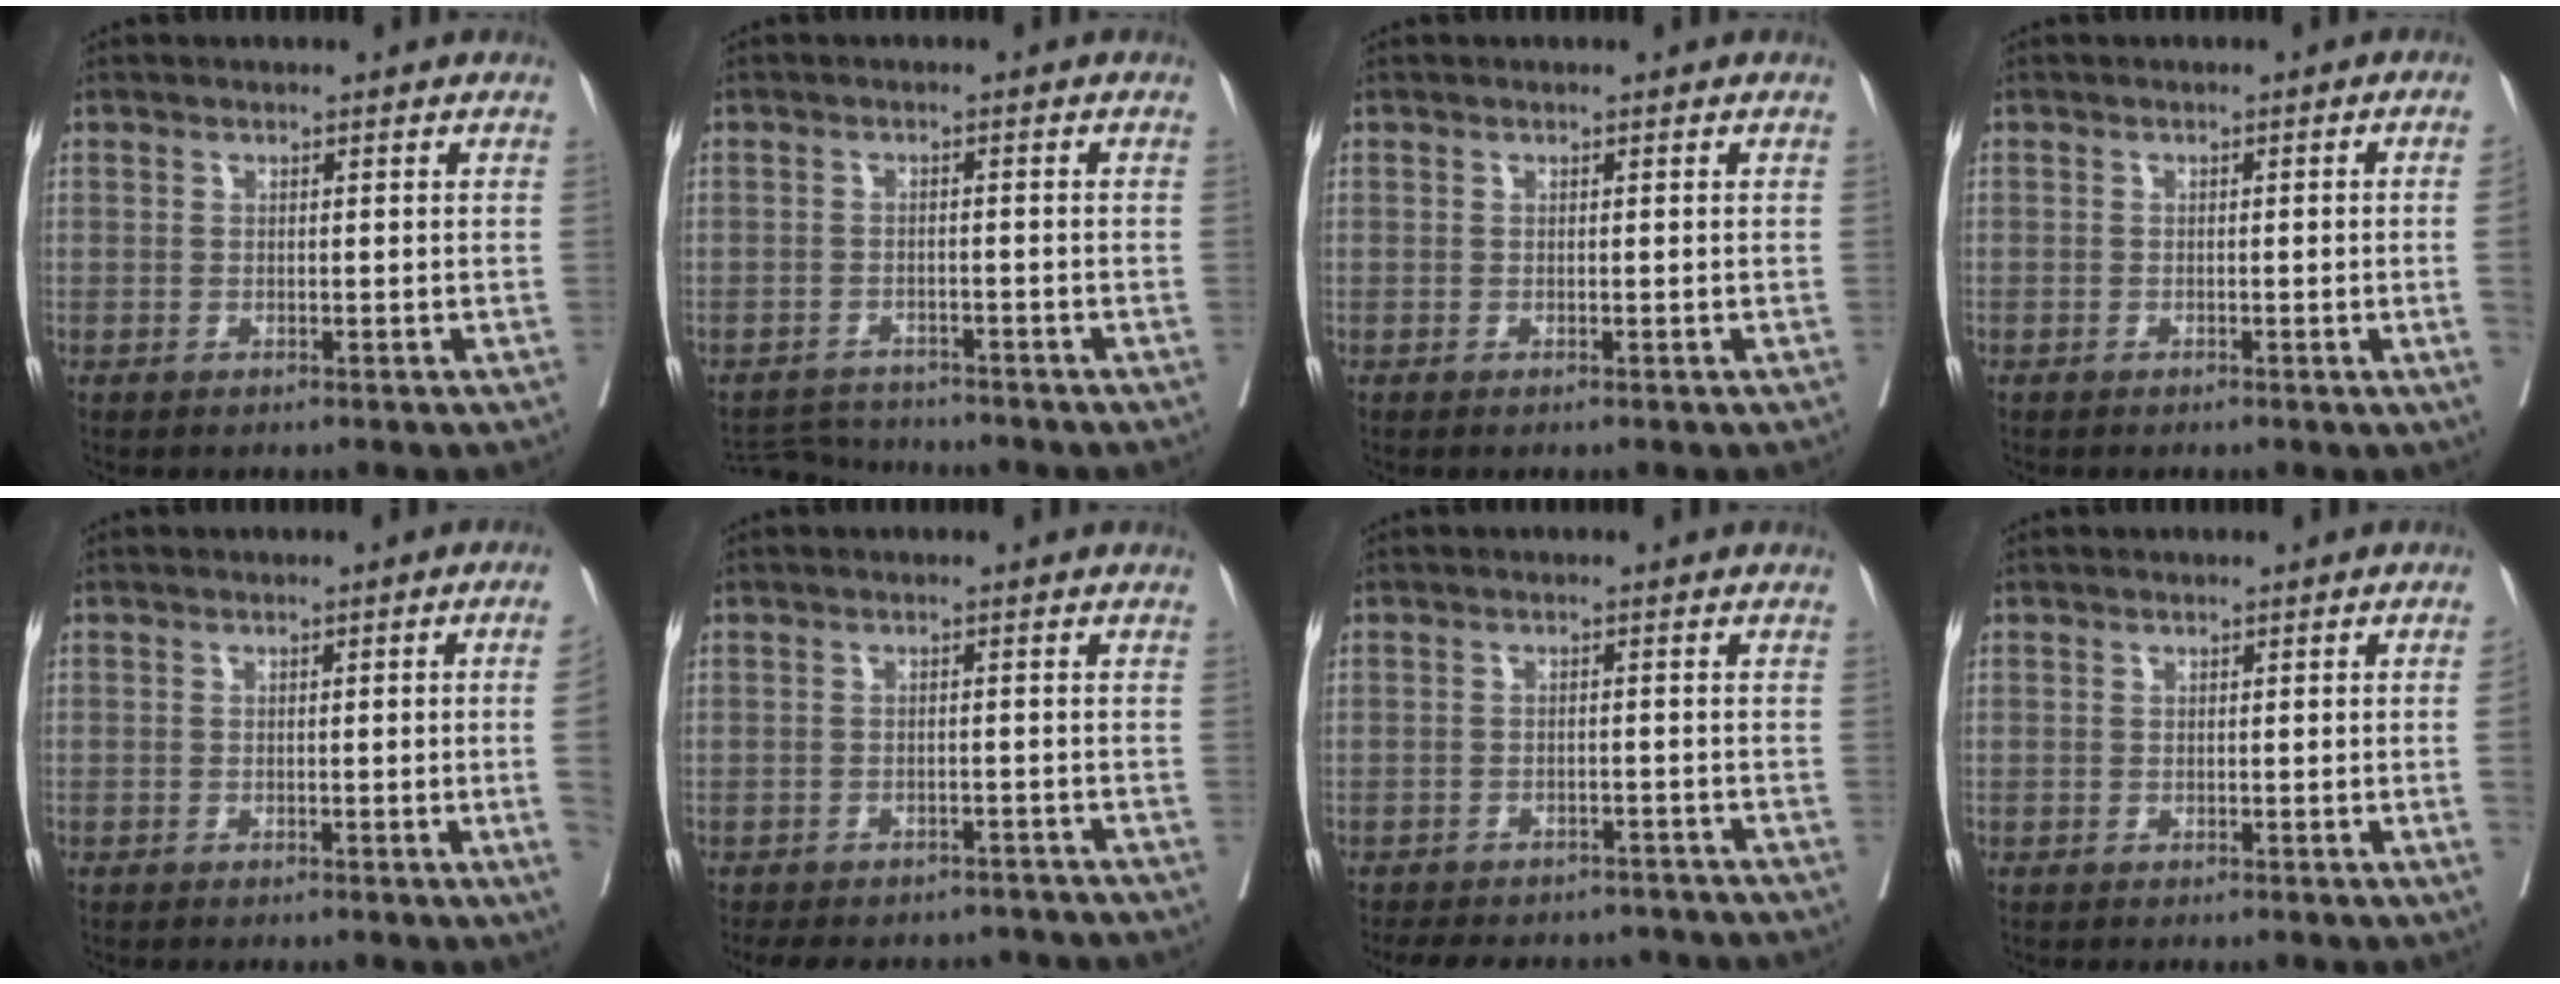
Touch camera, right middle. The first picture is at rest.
{"total": 4.8, "force": [-4.8, 0.3, -0.5], "torque": [0.007, -0.004, -0.082]}
{"total": 0.0}
{"total": 2.9, "force": [-0.6, -1.1, 2.7], "torque": [-0.036, -0.004, -0.007]}
{"total": 5.2, "force": [-1.0, -1.0, 5.0], "torque": [-0.058, -0.002, -0.014]}
{"total": 12.8, "force": [-11.3, 4.8, 3.6], "torque": [-0.071, 0.009, -0.134]}
{"total": 13.9, "force": [-12.4, 4.9, 4.0], "torque": [-0.083, 0.008, -0.151]}
{"total": 2.1, "force": [-0.4, -0.3, 2.0], "torque": [-0.030, 0.004, -0.002]}